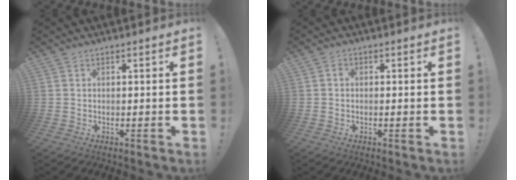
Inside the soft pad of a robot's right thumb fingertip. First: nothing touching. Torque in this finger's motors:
{"motor_torque": [0.23, 0.18, 0.50, -0.11, -0.06]}